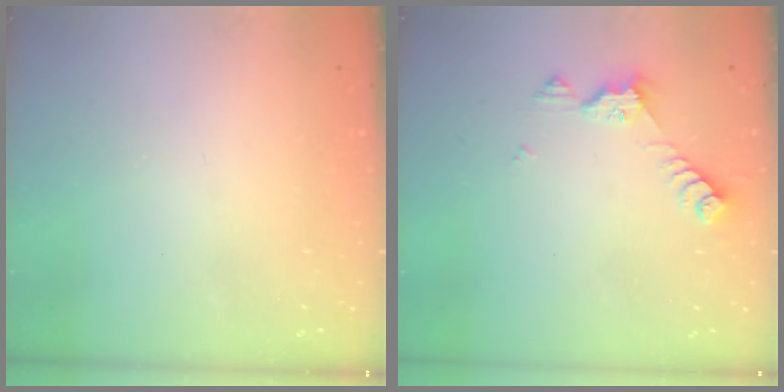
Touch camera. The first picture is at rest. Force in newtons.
{"total": 6.7, "press": 6.7, "slide": 0.4}